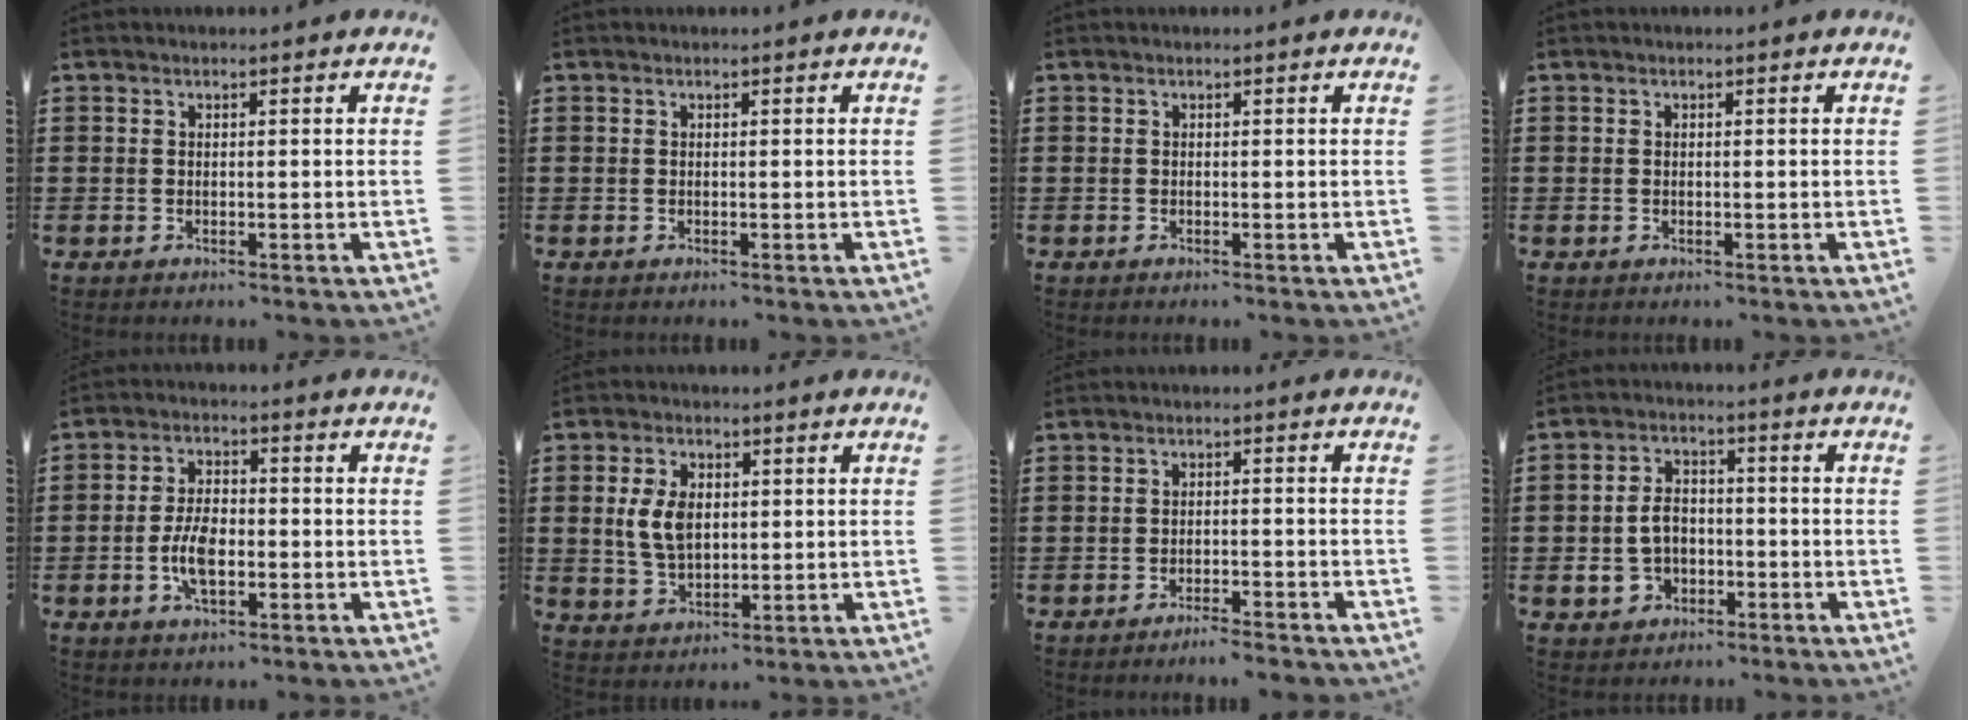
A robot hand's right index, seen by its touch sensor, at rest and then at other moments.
{"total": 0.0}
{"total": 0.0}
{"total": 0.0}
{"total": 6.1, "force": [-1.5, 3.0, 5.1], "torque": [-0.119, 0.001, -0.034]}
{"total": 6.5, "force": [0.9, 4.0, 5.0], "torque": [-0.120, 0.008, 0.011]}
{"total": 2.3, "force": [-2.2, -0.1, 0.7], "torque": [-0.014, 0.000, -0.045]}
{"total": 5.4, "force": [-1.5, 4.1, 3.2], "torque": [-0.083, 0.006, -0.034]}